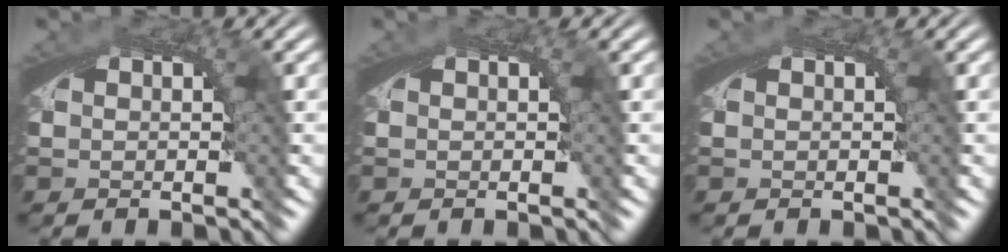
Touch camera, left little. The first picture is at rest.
{"total": 0.0}
{"total": 0.0}